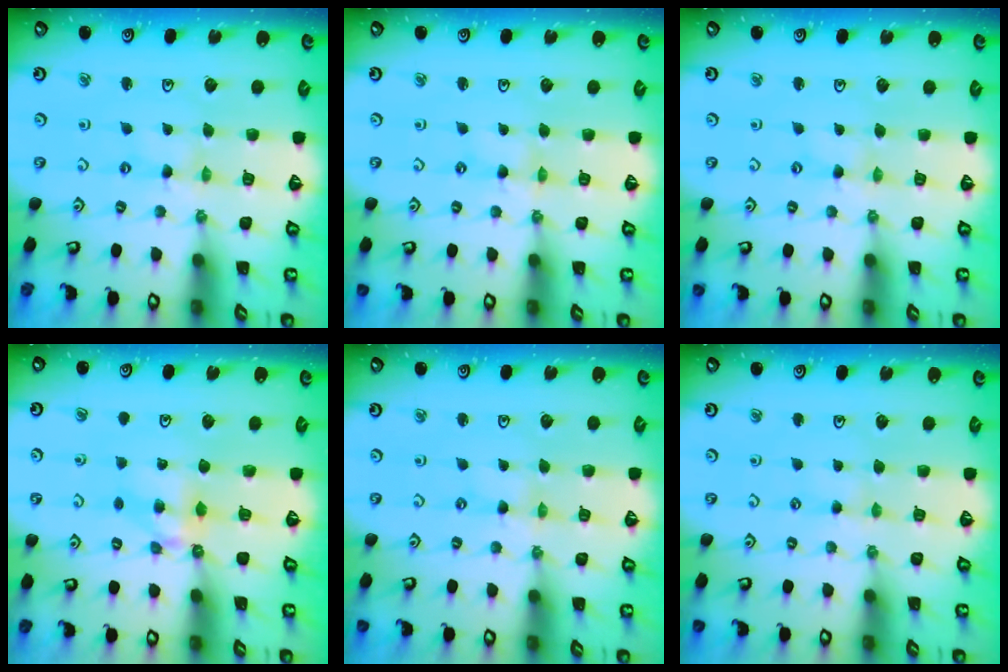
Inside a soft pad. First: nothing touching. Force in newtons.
{"total": 0.0}
{"total": 0.6, "press": 0.6, "slide": 0.2}
{"total": 5.9, "press": 5.9, "slide": 0.2}
{"total": 0.0}
{"total": 2.1, "press": 2.1, "slide": 0.4}